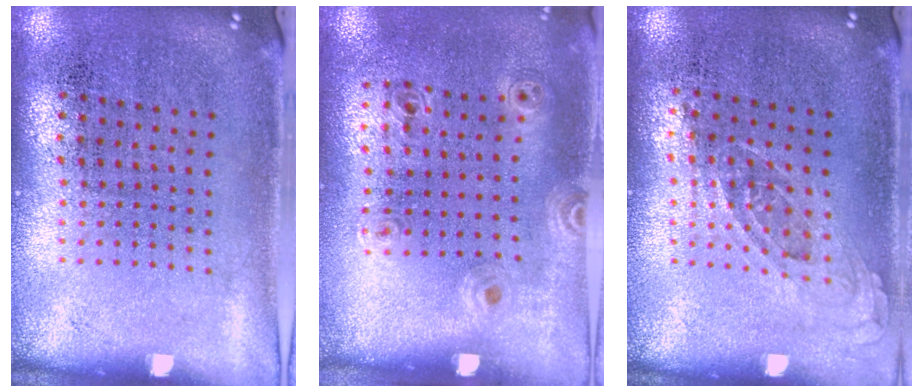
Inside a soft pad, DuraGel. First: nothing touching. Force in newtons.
{"total": 1.1, "press": 0.9, "slide": 0.7}
{"total": 0.8, "press": 0.7, "slide": 0.3}